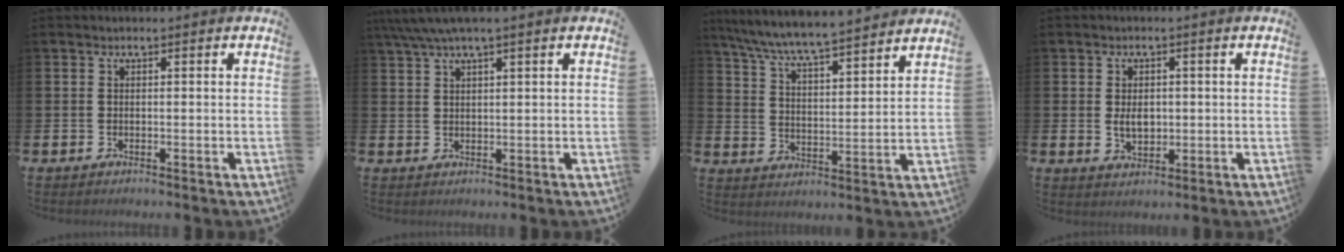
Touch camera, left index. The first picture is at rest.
{"total": 3.3, "force": [2.5, 0.2, 2.1], "torque": [-0.053, 0.004, 0.048]}
{"total": 7.5, "force": [7.2, -0.1, 1.9], "torque": [-0.070, -0.052, 0.128]}
{"total": 3.1, "force": [0.2, 2.1, 2.2], "torque": [-0.031, 0.002, 0.000]}